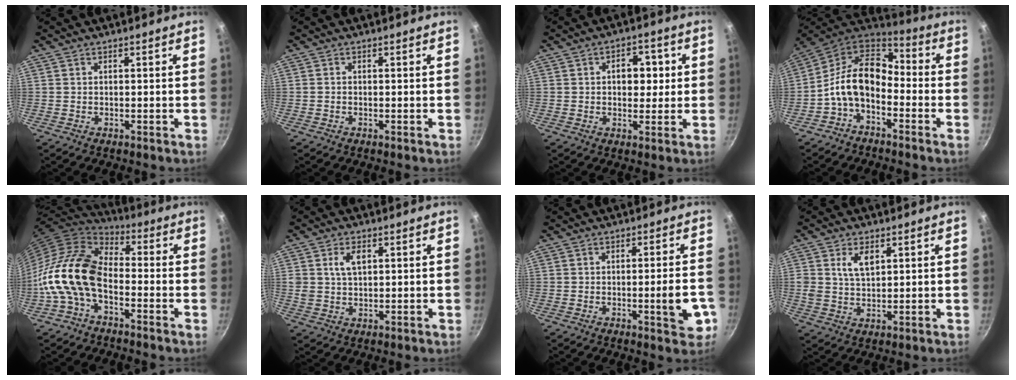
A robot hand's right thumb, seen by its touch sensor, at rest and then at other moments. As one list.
[{"total": 0.0}, {"total": 6.8, "force": [1.1, 4.8, 4.7], "torque": [-0.026, 0.002, 0.011]}, {"total": 13.6, "force": [-3.3, 9.0, 9.6], "torque": [-0.163, 0.057, -0.083]}, {"total": 15.0, "force": [-4.4, 9.2, 11.1], "torque": [-0.192, 0.048, -0.108]}, {"total": 4.7, "force": [1.5, 2.9, 3.3], "torque": [-0.049, -0.005, 0.030]}, {"total": 7.0, "force": [-2.0, 1.5, 6.6], "torque": [-0.080, 0.003, -0.023]}, {"total": 5.5, "force": [2.1, 3.3, 3.8], "torque": [-0.062, -0.011, 0.041]}]